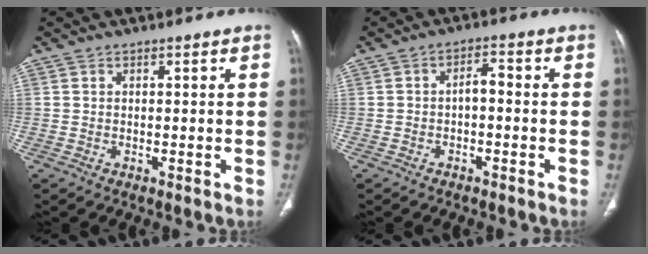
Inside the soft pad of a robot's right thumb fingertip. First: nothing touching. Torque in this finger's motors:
{"motor_torque": [0.41, 0.36, 0.37, 0.18, 0.00]}